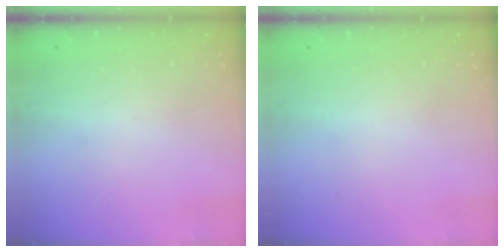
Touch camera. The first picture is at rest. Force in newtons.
{"total": 0.0}